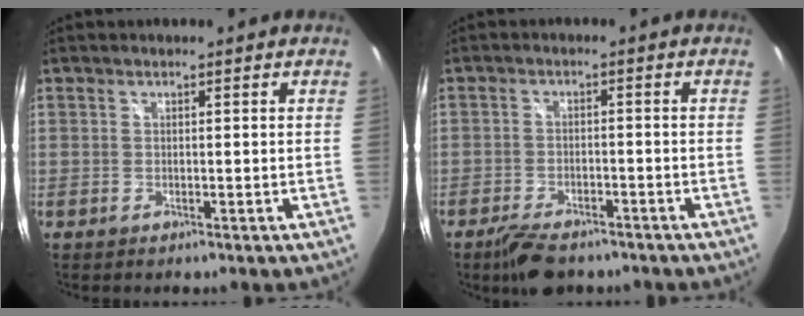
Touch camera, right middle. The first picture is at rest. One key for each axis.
{"total": 7.1, "fx": -5.7, "fy": 2.6, "fz": 3.5, "tx": -0.083, "ty": -0.007, "tz": -0.093}